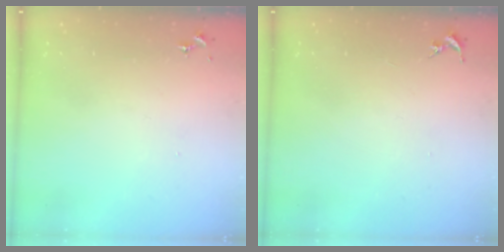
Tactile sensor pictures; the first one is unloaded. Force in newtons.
{"total": 0.0}